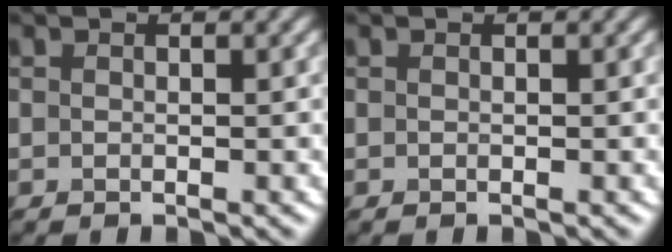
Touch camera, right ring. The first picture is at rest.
{"total": 0.0}